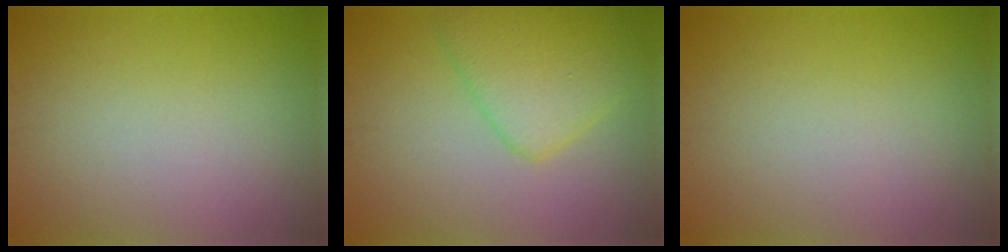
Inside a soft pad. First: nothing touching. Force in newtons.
{"total": 5.3, "press": 5.3, "slide": 0.1}
{"total": 0.0}